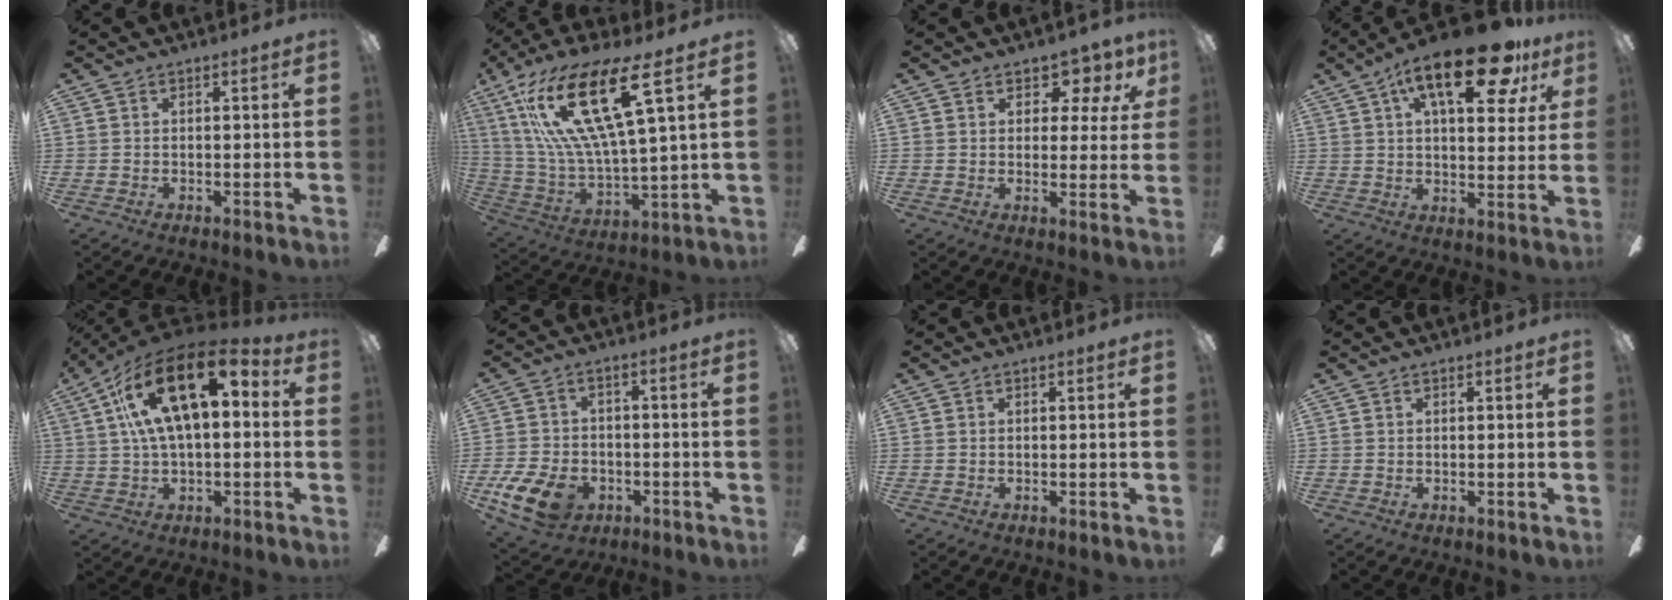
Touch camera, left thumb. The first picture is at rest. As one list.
[{"total": 23.6, "force": [11.5, 6.5, 19.6], "torque": [-0.417, -0.045, 0.184]}, {"total": 6.8, "force": [3.8, 4.0, 3.9], "torque": [-0.043, -0.015, 0.061]}, {"total": 20.4, "force": [10.7, 8.1, 15.4], "torque": [-0.227, -0.035, 0.165]}, {"total": 21.0, "force": [7.4, 9.9, 17.0], "torque": [-0.293, -0.019, 0.118]}, {"total": 11.2, "force": [-5.8, 7.2, 6.3], "torque": [-0.147, 0.029, -0.106]}, {"total": 0.0}, {"total": 0.0}]